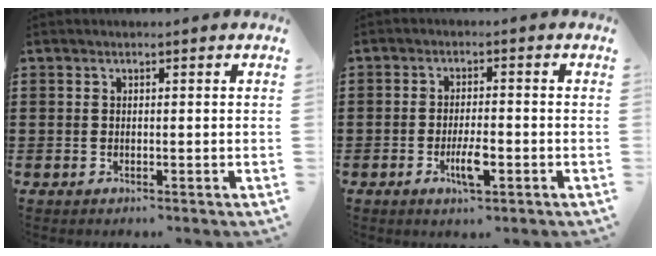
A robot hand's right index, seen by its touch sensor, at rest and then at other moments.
{"total": 4.6, "force": [-1.8, 1.3, 4.1], "torque": [-0.080, 0.000, -0.035]}